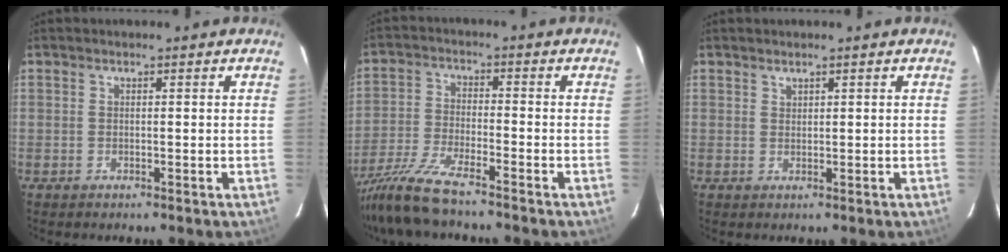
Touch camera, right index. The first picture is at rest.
{"total": 10.7, "force": [-9.2, 0.4, 5.4], "torque": [-0.124, -0.022, -0.178]}
{"total": 0.7, "force": [0.7, 0.2, 0.0], "torque": [0.000, 0.001, 0.015]}